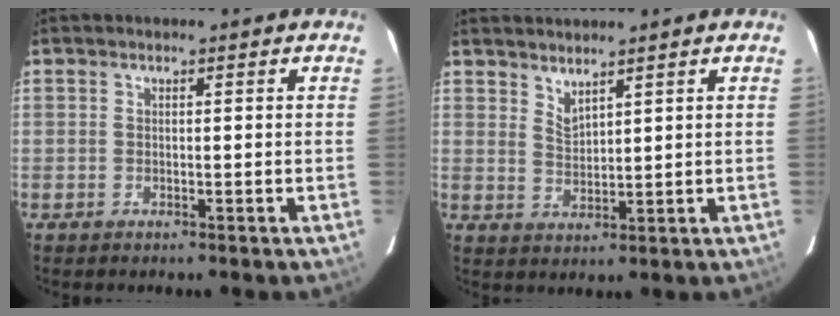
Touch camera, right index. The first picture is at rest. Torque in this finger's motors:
{"motor_torque": [0.00, 0.26, -0.05, 0.00]}